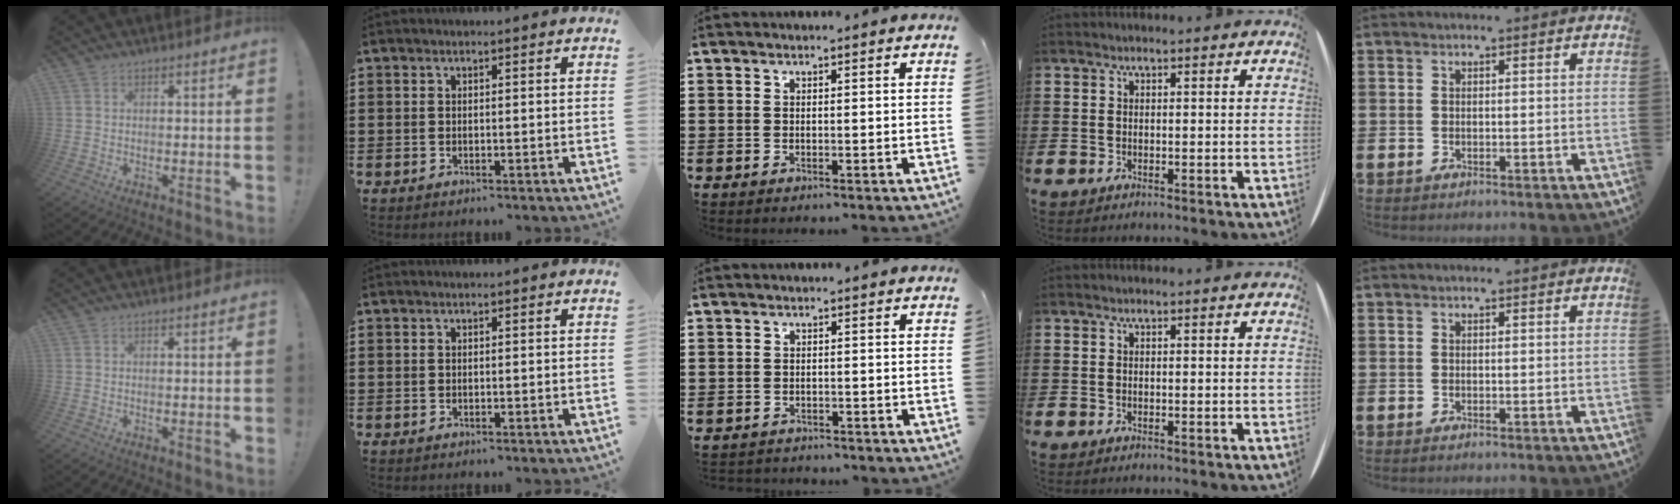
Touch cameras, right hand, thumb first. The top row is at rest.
{"middle": {"total": 1.4, "force": [-1.3, 0.3, -0.2], "torque": [0.000, 0.002, -0.032]}}